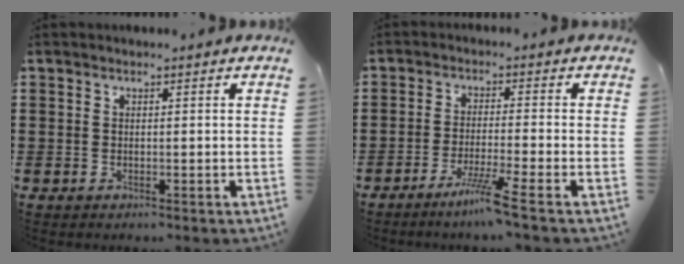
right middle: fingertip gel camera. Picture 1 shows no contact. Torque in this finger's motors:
{"motor_torque": [2.14, 0.00, 0.08, 0.12]}